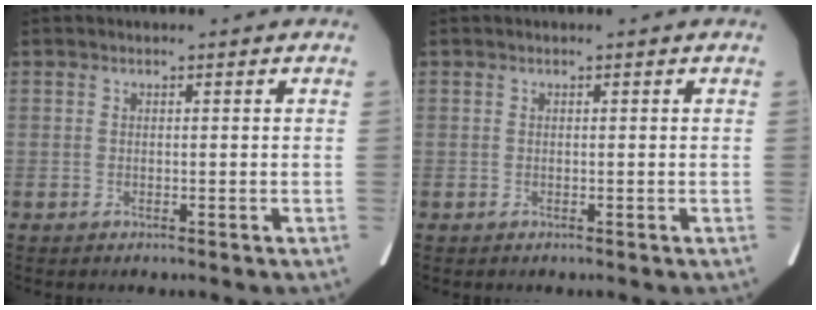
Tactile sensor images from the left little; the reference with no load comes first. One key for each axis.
{"total": 0.0}